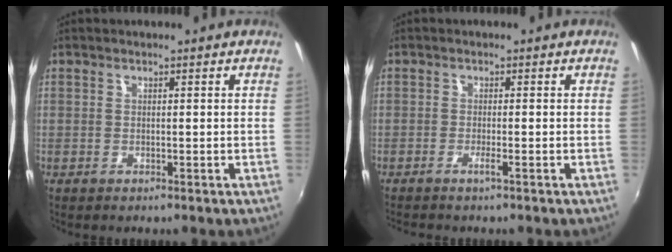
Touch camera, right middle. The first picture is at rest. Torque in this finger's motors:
{"motor_torque": [1.02, -1.12, 0.08, 0.07]}